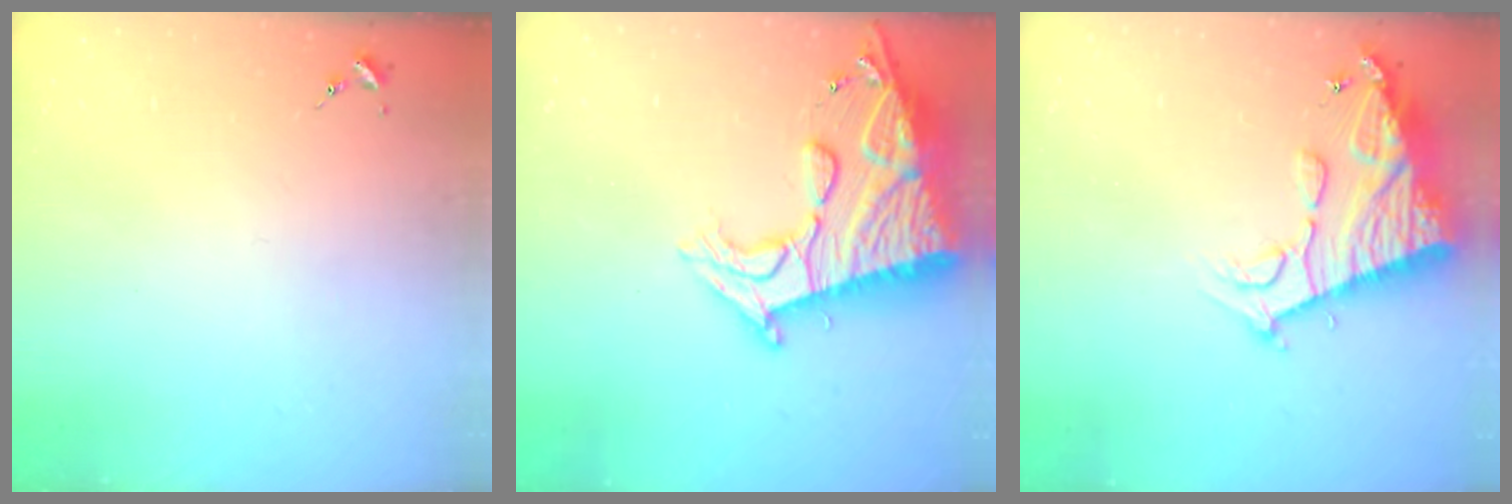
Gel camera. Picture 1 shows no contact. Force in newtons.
{"total": 22.6, "press": 22.5, "slide": 2.2}
{"total": 14.5, "press": 14.4, "slide": 1.4}